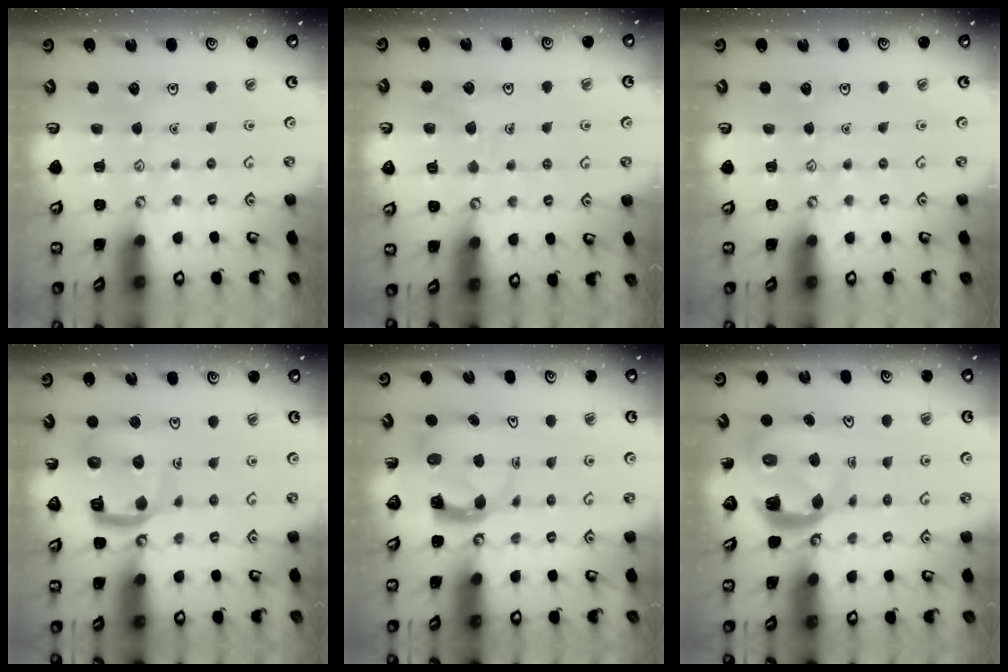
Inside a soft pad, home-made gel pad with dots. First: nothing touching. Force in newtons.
{"total": 6.7, "press": 6.6, "slide": 0.7}
{"total": 0.0}
{"total": 12.4, "press": 12.3, "slide": 1.4}
{"total": 3.7, "press": 3.6, "slide": 0.5}
{"total": 6.7, "press": 6.6, "slide": 0.9}